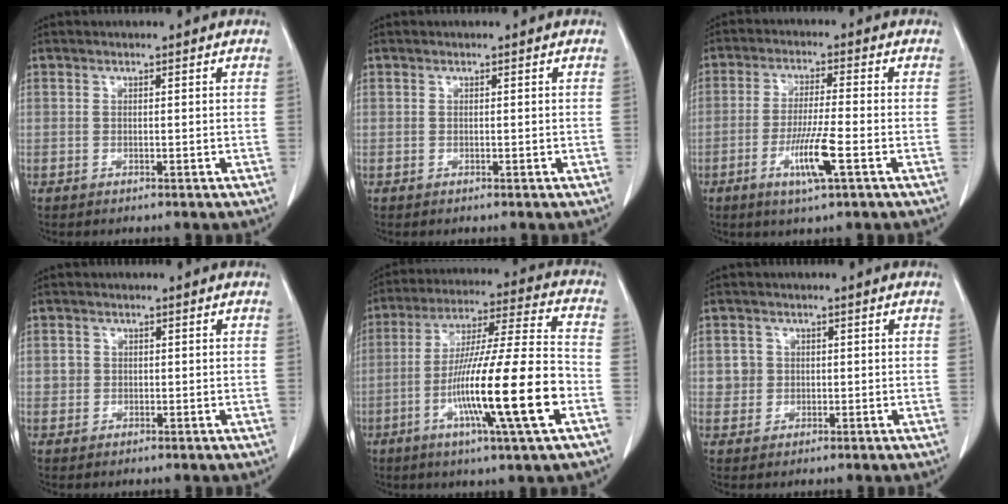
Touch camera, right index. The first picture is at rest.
{"total": 0.0}
{"total": 7.3, "force": [-3.0, 0.0, 6.7], "torque": [-0.128, -0.014, -0.055]}
{"total": 1.4, "force": [0.1, 1.4, 0.2], "torque": [0.004, 0.005, -0.001]}
{"total": 18.6, "force": [-6.1, -0.1, 17.6], "torque": [-0.316, -0.012, -0.108]}
{"total": 2.5, "force": [0.3, 2.5, 0.1], "torque": [0.008, 0.004, 0.004]}